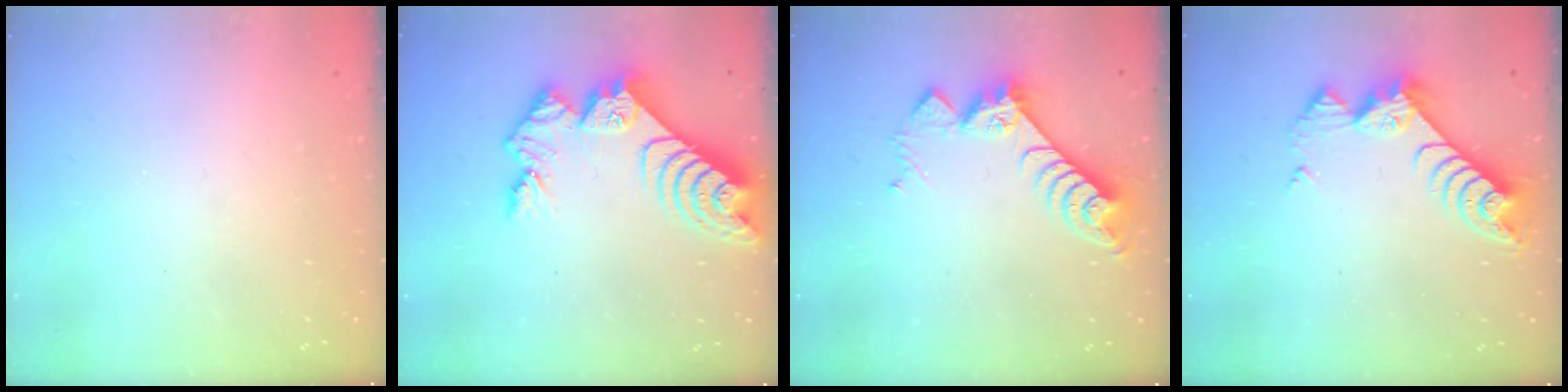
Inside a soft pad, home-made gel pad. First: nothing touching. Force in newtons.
{"total": 12.8, "press": 12.8, "slide": 1.0}
{"total": 9.7, "press": 9.7, "slide": 0.6}
{"total": 9.0, "press": 9.0, "slide": 0.6}